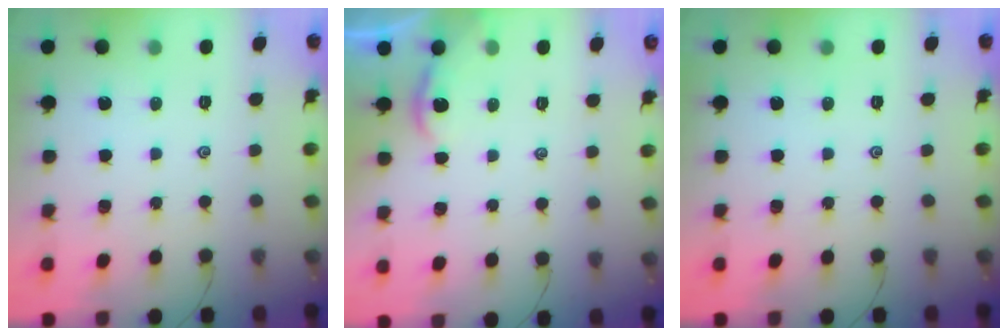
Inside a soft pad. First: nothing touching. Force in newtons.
{"total": 1.2, "press": 1.2, "slide": 0.2}
{"total": 0.0}